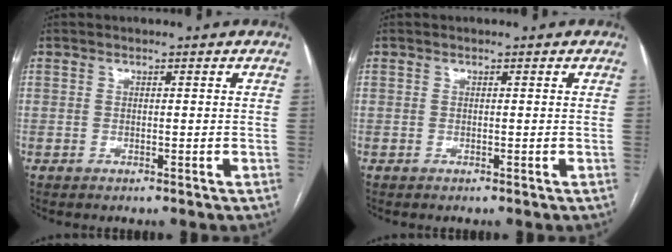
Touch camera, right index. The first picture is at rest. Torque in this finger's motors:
{"motor_torque": [0.02, 0.01, 0.00, 0.00]}